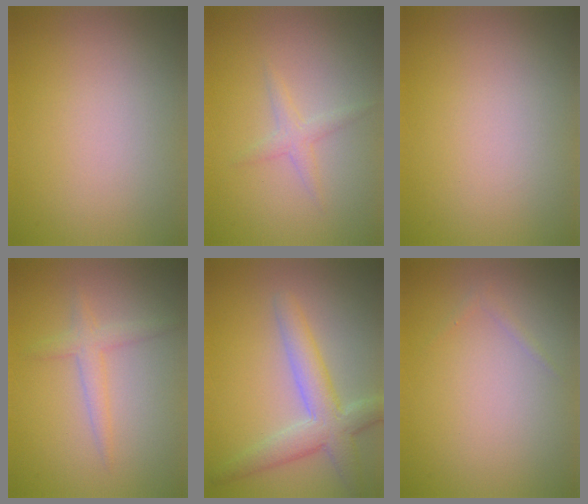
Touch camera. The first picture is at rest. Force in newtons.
{"total": 1.4, "press": 1.4, "slide": 0.1}
{"total": 0.0}
{"total": 2.0, "press": 2.0, "slide": 0.1}
{"total": 4.8, "press": 4.8, "slide": 0.3}
{"total": 0.5, "press": 0.5, "slide": 0.0}